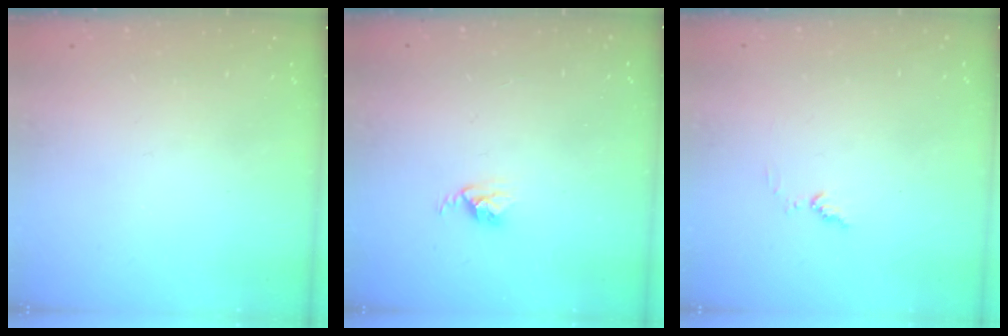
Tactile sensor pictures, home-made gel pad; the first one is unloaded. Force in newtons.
{"total": 2.8, "press": 2.7, "slide": 0.4}
{"total": 4.9, "press": 4.9, "slide": 0.3}